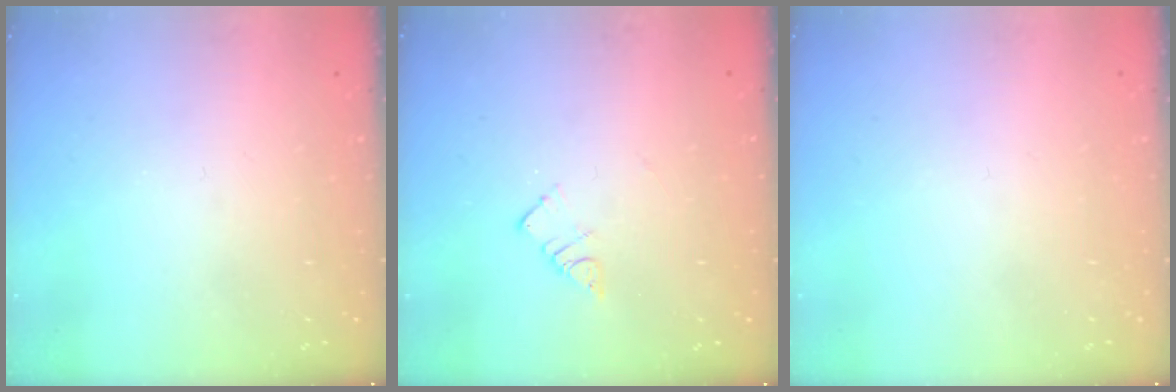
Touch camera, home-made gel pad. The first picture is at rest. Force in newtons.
{"total": 3.9, "press": 3.9, "slide": 0.4}
{"total": 1.8, "press": 1.7, "slide": 0.1}